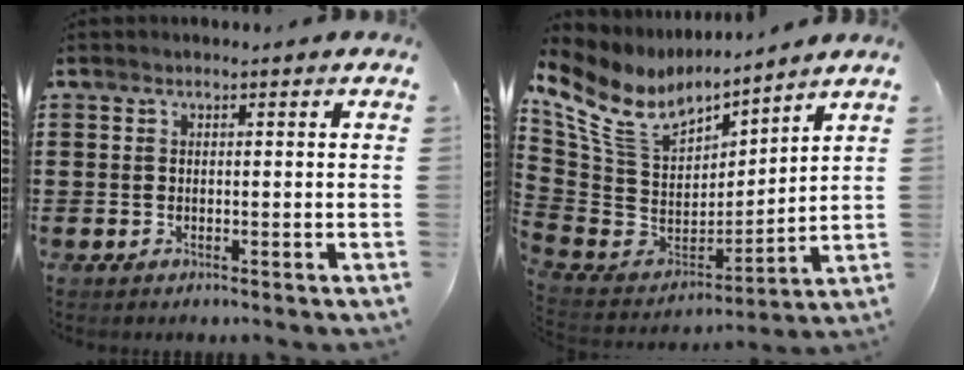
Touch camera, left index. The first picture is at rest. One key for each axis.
{"total": 10.7, "fx": 7.1, "fy": 5.8, "fz": 5.5, "tx": -0.157, "ty": -0.039, "tz": 0.127}